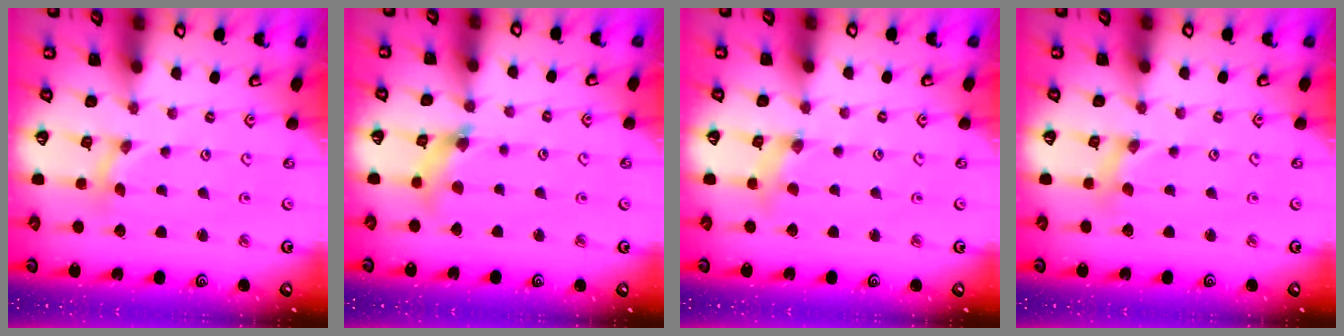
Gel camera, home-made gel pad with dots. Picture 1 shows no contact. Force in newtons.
{"total": 7.2, "press": 7.2, "slide": 0.8}
{"total": 1.3, "press": 1.3, "slide": 0.4}
{"total": 0.0}